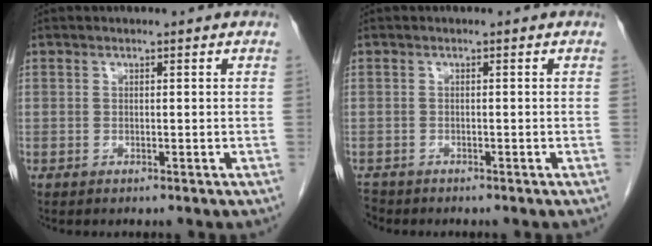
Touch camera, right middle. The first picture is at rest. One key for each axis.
{"total": 1.9, "fx": -1.8, "fy": 0.7, "fz": 0.0, "tx": -0.006, "ty": -0.005, "tz": -0.031}